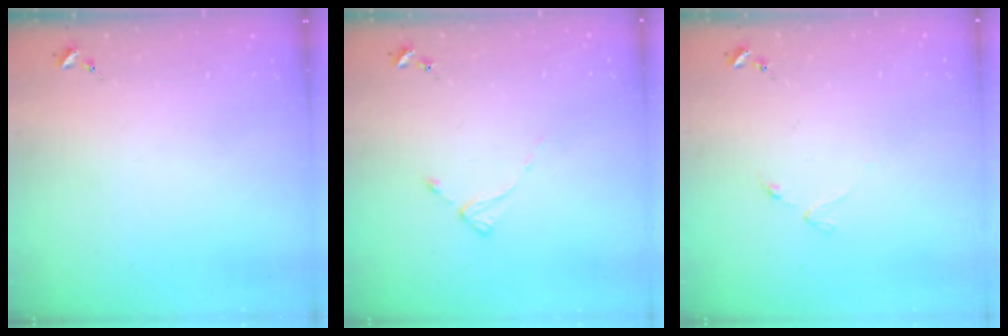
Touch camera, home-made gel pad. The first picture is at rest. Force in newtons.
{"total": 2.0, "press": 2.0, "slide": 0.3}
{"total": 2.5, "press": 2.4, "slide": 0.4}